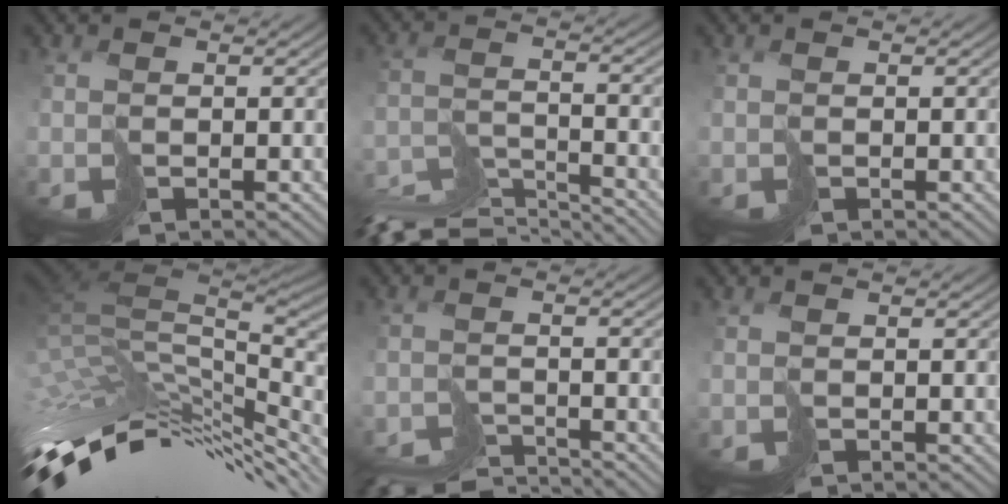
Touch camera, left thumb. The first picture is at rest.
{"total": 8.8, "force": [-8.1, 1.8, 3.0], "torque": [-0.070, -0.011, -0.150]}
{"total": 0.0}
{"total": 15.5, "force": [-5.5, 6.9, 12.7], "torque": [-0.272, -0.006, -0.094]}
{"total": 6.0, "force": [-5.8, 0.4, 1.4], "torque": [-0.022, 0.002, -0.108]}
{"total": 0.0}